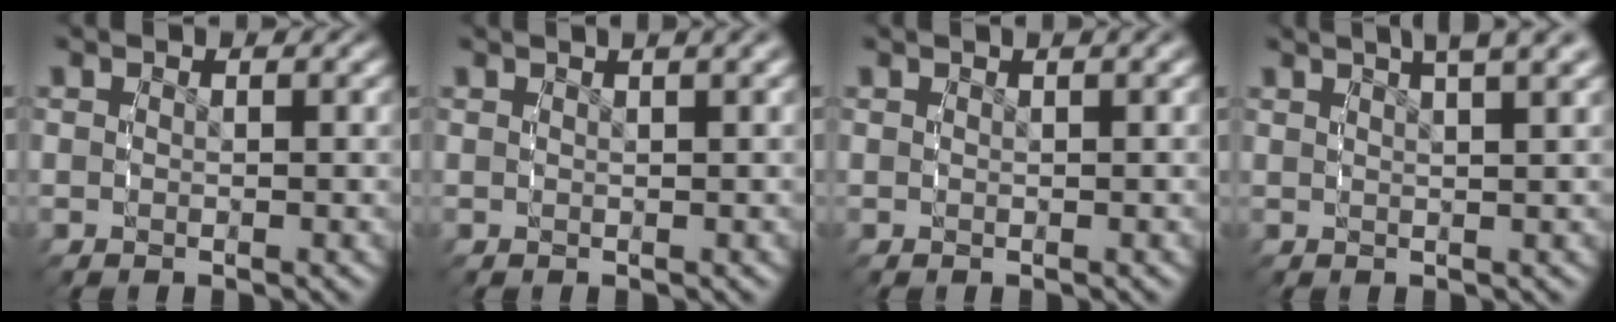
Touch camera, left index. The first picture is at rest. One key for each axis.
{"total": 1.4, "fx": 0.6, "fy": 0.1, "fz": 1.3, "tx": -0.014, "ty": 0.012, "tz": 0.003}
{"total": 0.6, "fx": 0.1, "fy": 0.0, "fz": 0.6, "tx": -0.005, "ty": 0.009, "tz": -0.005}
{"total": 5.0, "fx": 2.9, "fy": 1.4, "fz": 3.8, "tx": -0.048, "ty": 0.024, "tz": 0.032}